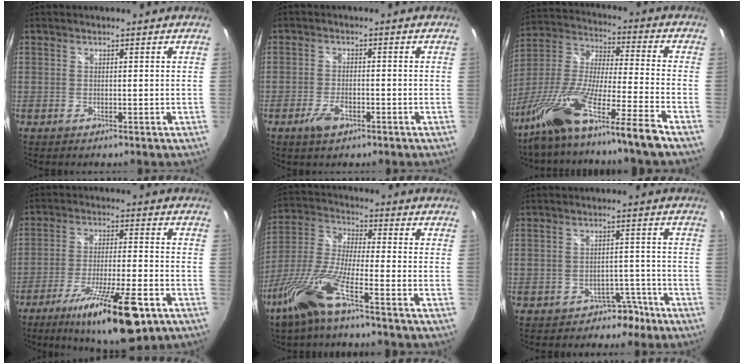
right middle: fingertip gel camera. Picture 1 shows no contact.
{"total": 4.0, "force": [-2.4, 1.8, 2.6], "torque": [-0.063, -0.004, -0.043]}
{"total": 20.0, "force": [-15.0, -1.5, 13.2], "torque": [-0.235, -0.047, -0.275]}
{"total": 16.7, "force": [-9.9, 3.3, 13.1], "torque": [-0.235, -0.037, -0.160]}
{"total": 12.3, "force": [-7.8, 1.1, 9.4], "torque": [-0.210, -0.011, -0.158]}
{"total": 4.3, "force": [-3.1, 2.9, 0.8], "torque": [-0.008, 0.022, -0.036]}